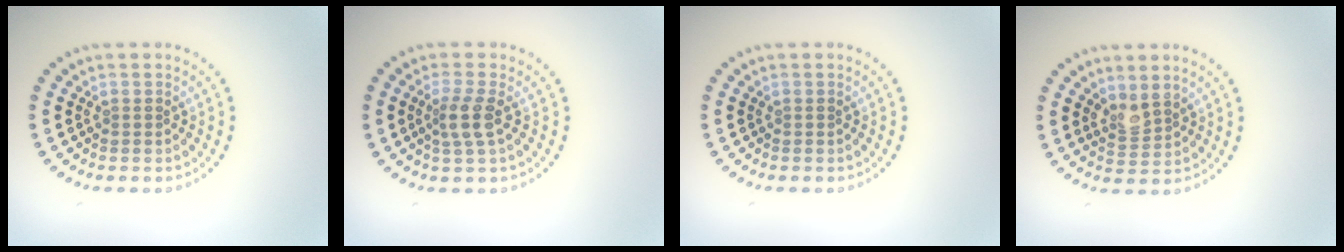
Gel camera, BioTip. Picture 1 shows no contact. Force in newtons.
{"total": 2.3, "press": 2.0, "slide": 1.3}
{"total": 0.0}
{"total": 2.0, "press": 1.7, "slide": 1.1}